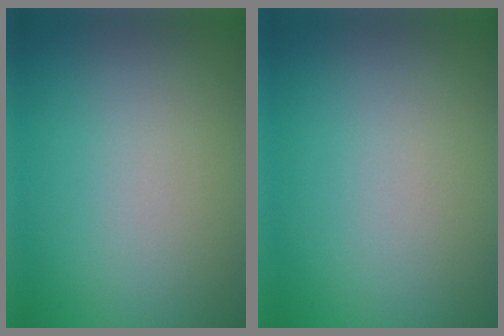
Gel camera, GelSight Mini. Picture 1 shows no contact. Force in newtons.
{"total": 0.0}